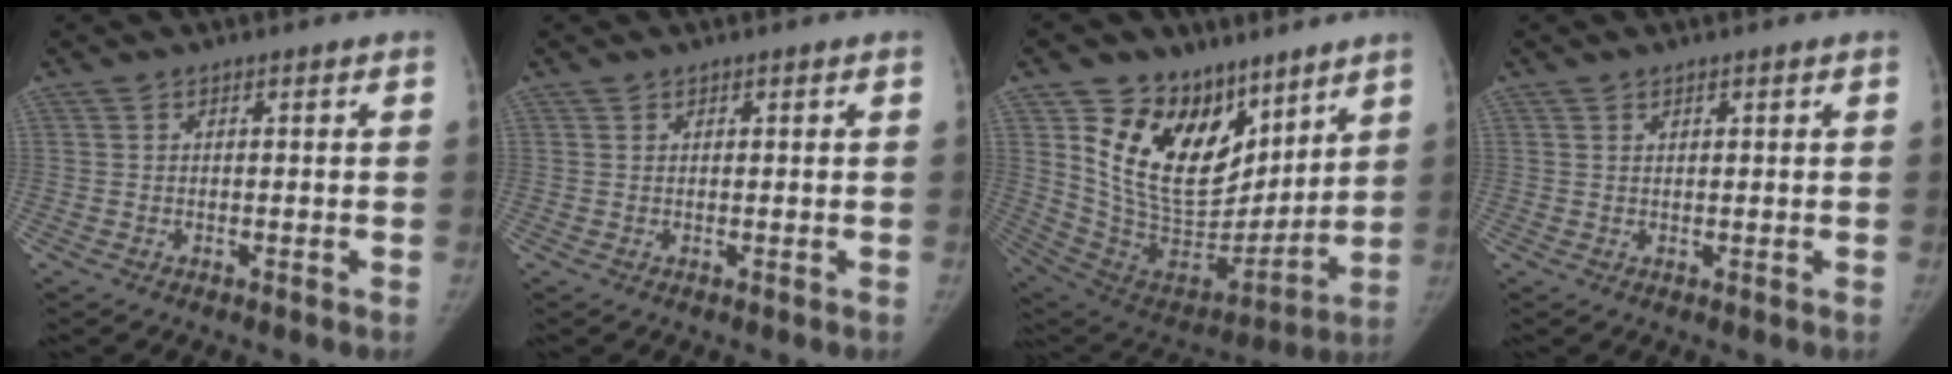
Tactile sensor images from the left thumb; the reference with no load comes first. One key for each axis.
{"total": 0.0}
{"total": 21.8, "fx": 12.2, "fy": 14.2, "fz": 11.2, "tx": -0.136, "ty": -0.071, "tz": 0.233}
{"total": 0.6, "fx": 0.6, "fy": 0.3, "fz": 0.2, "tx": 0.000, "ty": -0.005, "tz": 0.009}